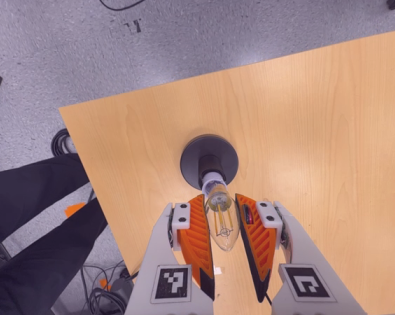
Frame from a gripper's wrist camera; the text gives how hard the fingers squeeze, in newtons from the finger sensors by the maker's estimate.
{"total": 12.4, "left": 12.5, "right": 12.2}